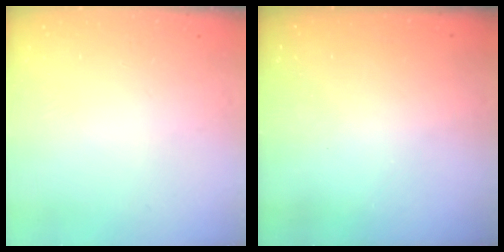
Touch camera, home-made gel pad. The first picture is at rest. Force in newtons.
{"total": 3.0, "press": 3.0, "slide": 0.1}